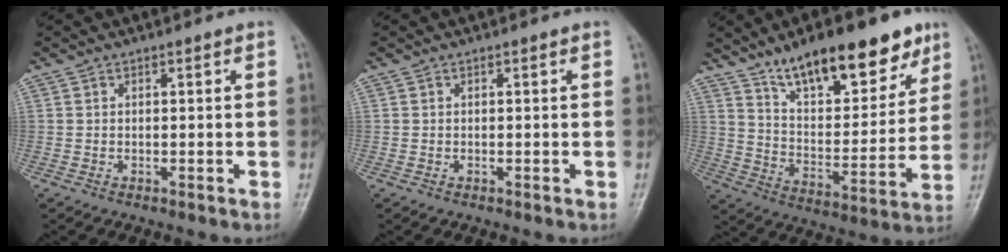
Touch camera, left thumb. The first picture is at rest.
{"total": 0.0}
{"total": 20.3, "force": [13.8, 7.9, 12.7], "torque": [-0.146, -0.062, 0.227]}